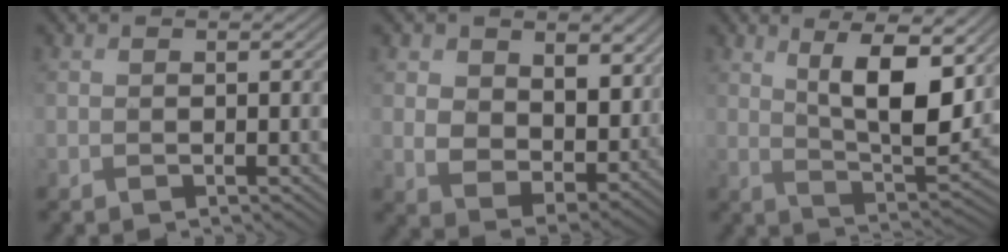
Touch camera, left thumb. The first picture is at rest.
{"total": 10.7, "force": [3.1, 7.6, 6.9], "torque": [-0.164, -0.022, 0.059]}
{"total": 10.9, "force": [4.0, 4.2, 9.2], "torque": [-0.159, -0.009, 0.061]}